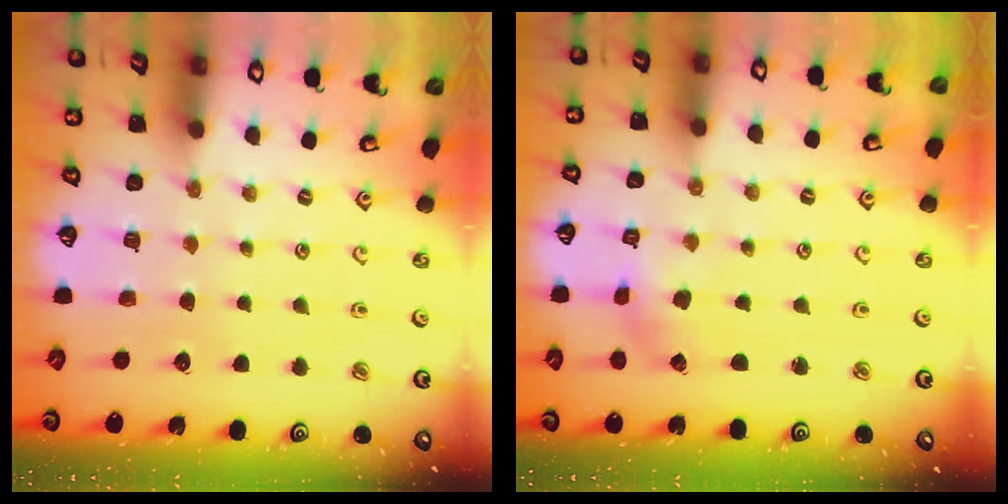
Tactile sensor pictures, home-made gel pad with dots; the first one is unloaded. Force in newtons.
{"total": 0.8, "press": 0.8, "slide": 0.2}